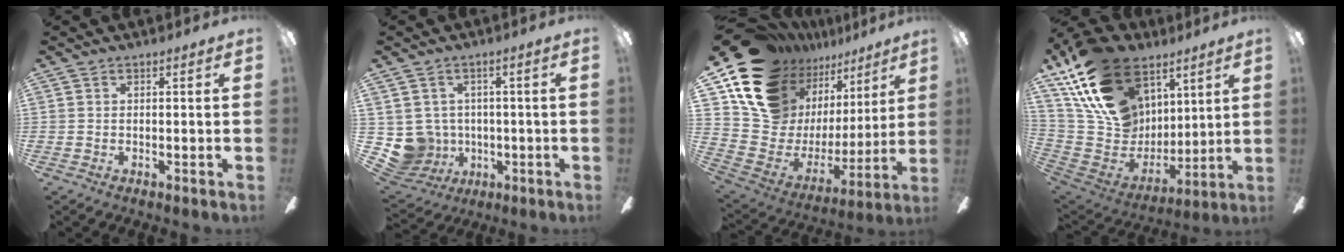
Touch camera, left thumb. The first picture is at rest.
{"total": 7.4, "force": [0.2, 7.3, 0.7], "torque": [-0.059, -0.011, 0.012]}
{"total": 17.8, "force": [13.6, 10.1, 5.5], "torque": [-0.120, -0.111, 0.270]}
{"total": 25.0, "force": [13.4, 17.1, 12.4], "torque": [-0.250, -0.060, 0.264]}